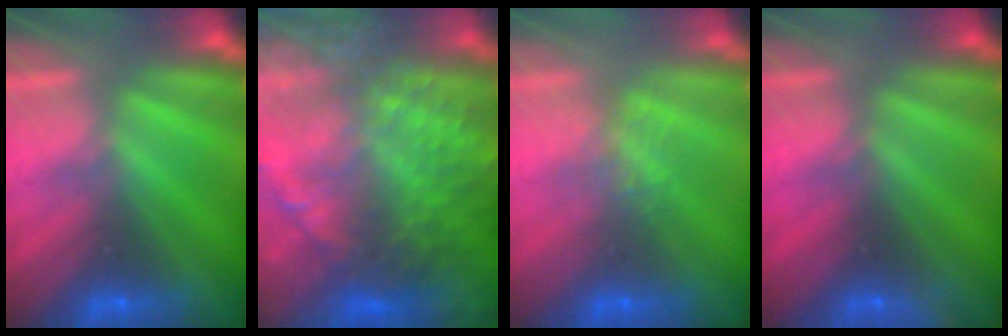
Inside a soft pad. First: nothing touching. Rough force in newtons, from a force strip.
{"total": 8.7}
{"total": 1.2}
{"total": 2.4}